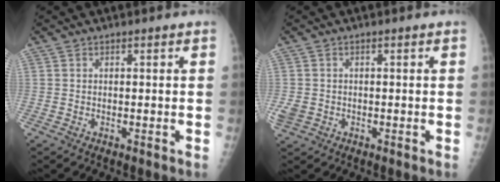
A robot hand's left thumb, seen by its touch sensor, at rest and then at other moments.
{"total": 3.0, "force": [-0.6, 2.6, 1.5], "torque": [-0.034, -0.001, -0.005]}